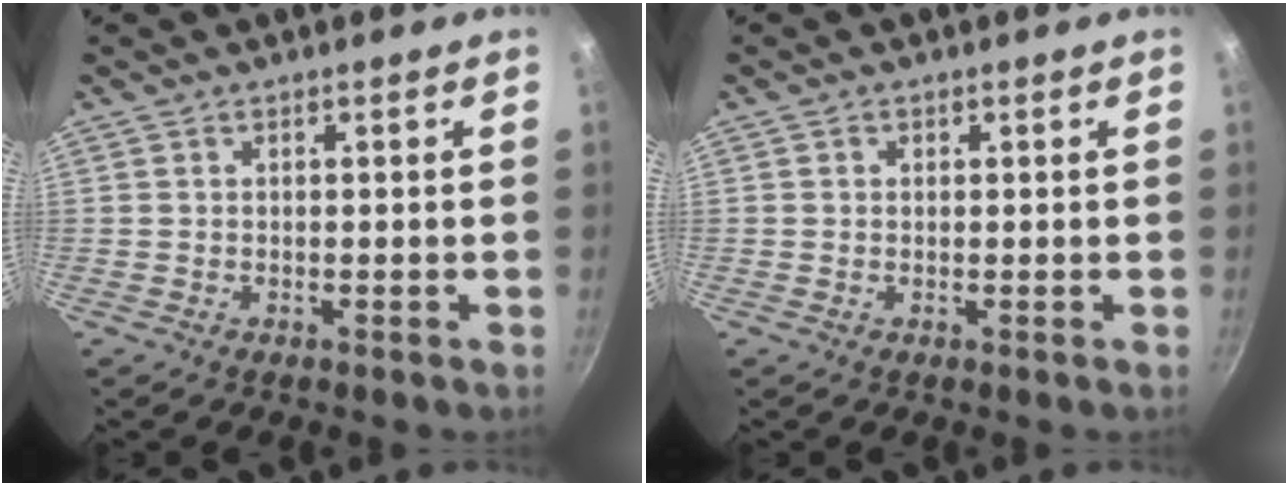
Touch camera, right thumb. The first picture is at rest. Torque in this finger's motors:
{"motor_torque": [-0.14, -0.17, 0.07, 0.08, 0.08]}